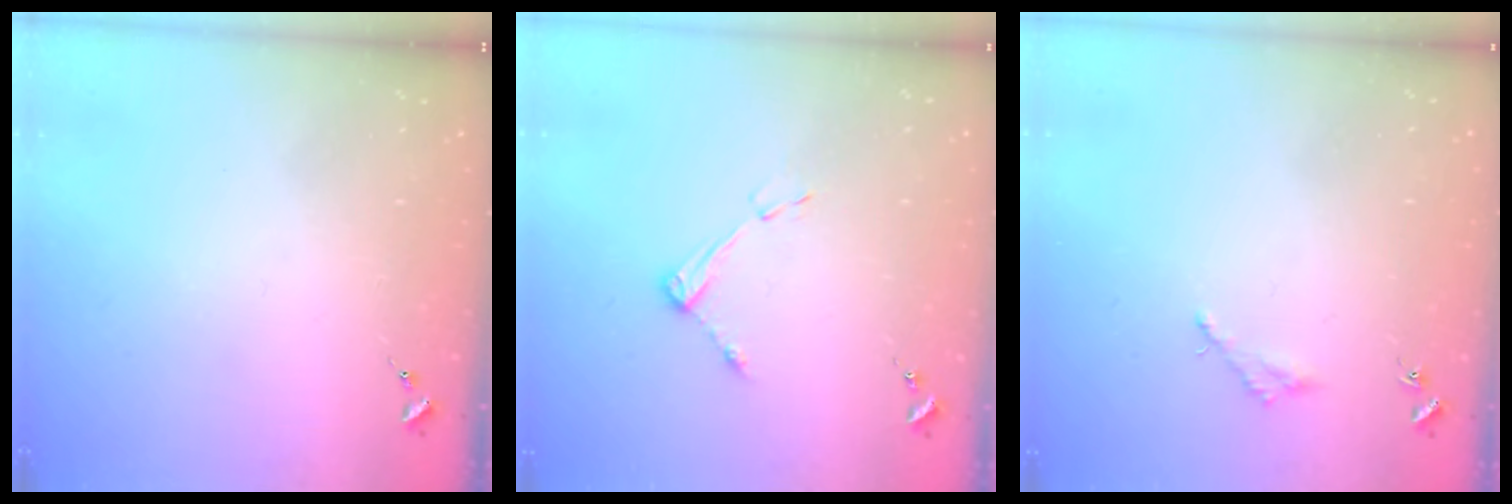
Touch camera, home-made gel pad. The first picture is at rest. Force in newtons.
{"total": 6.0, "press": 5.9, "slide": 0.6}
{"total": 1.6, "press": 1.6, "slide": 0.2}